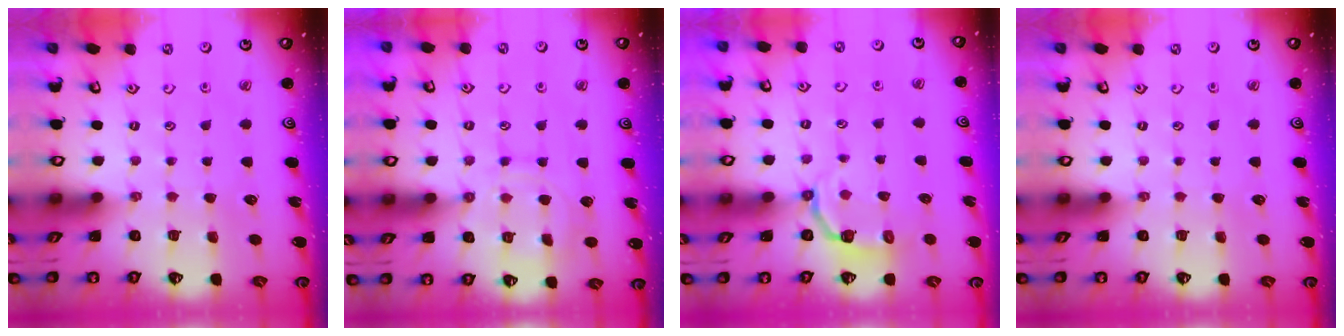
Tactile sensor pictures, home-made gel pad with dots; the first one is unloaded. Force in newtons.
{"total": 10.5, "press": 10.5, "slide": 0.7}
{"total": 4.0, "press": 2.6, "slide": 3.0}
{"total": 0.0}